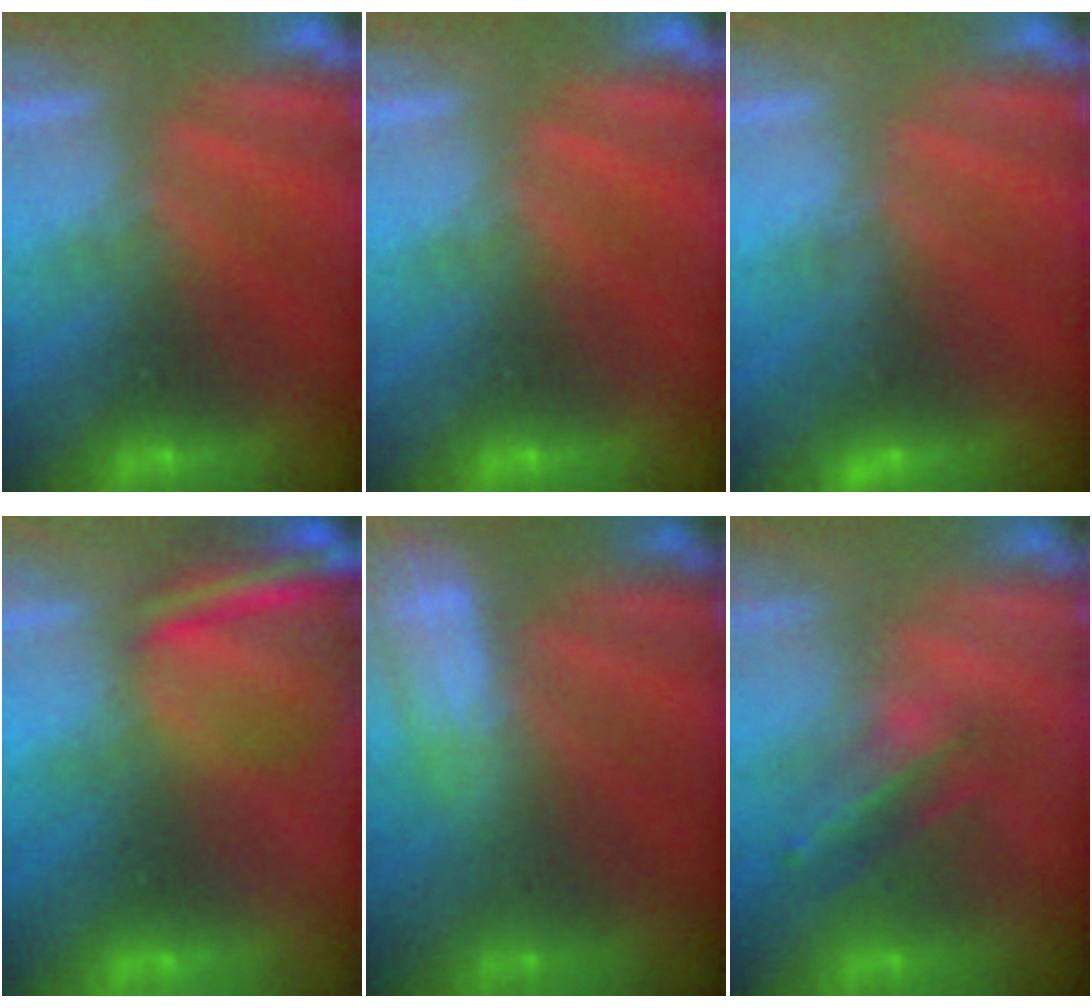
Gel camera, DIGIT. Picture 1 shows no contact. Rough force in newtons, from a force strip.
{"total": 0.0}
{"total": 3.0}
{"total": 7.1}
{"total": 2.4}
{"total": 2.4}